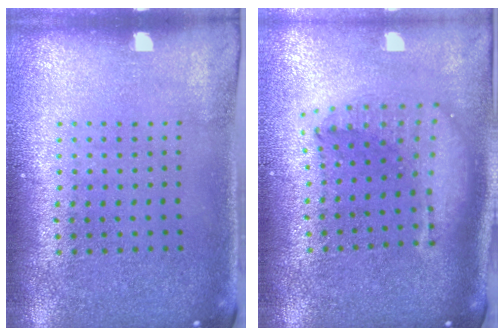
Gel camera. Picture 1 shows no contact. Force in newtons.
{"total": 2.3, "press": 1.7, "slide": 1.5}